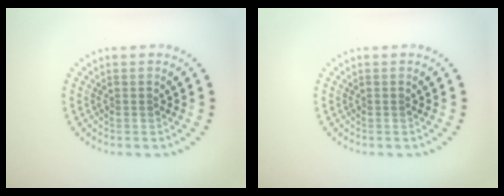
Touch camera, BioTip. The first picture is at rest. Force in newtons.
{"total": 0.0}